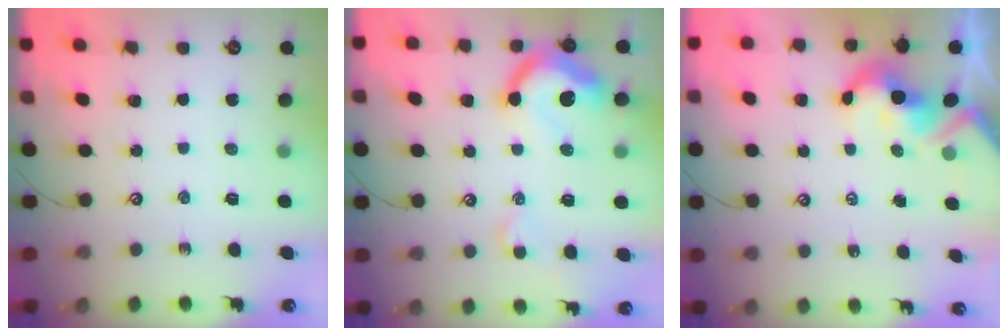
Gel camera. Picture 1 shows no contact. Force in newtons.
{"total": 12.1, "press": 11.9, "slide": 1.9}
{"total": 7.0, "press": 7.0, "slide": 0.7}